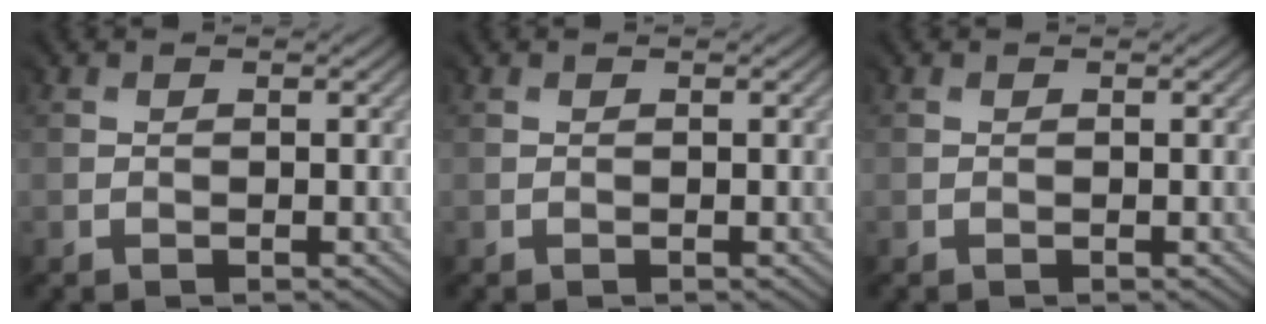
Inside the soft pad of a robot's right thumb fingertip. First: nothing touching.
{"total": 0.0}
{"total": 0.0}